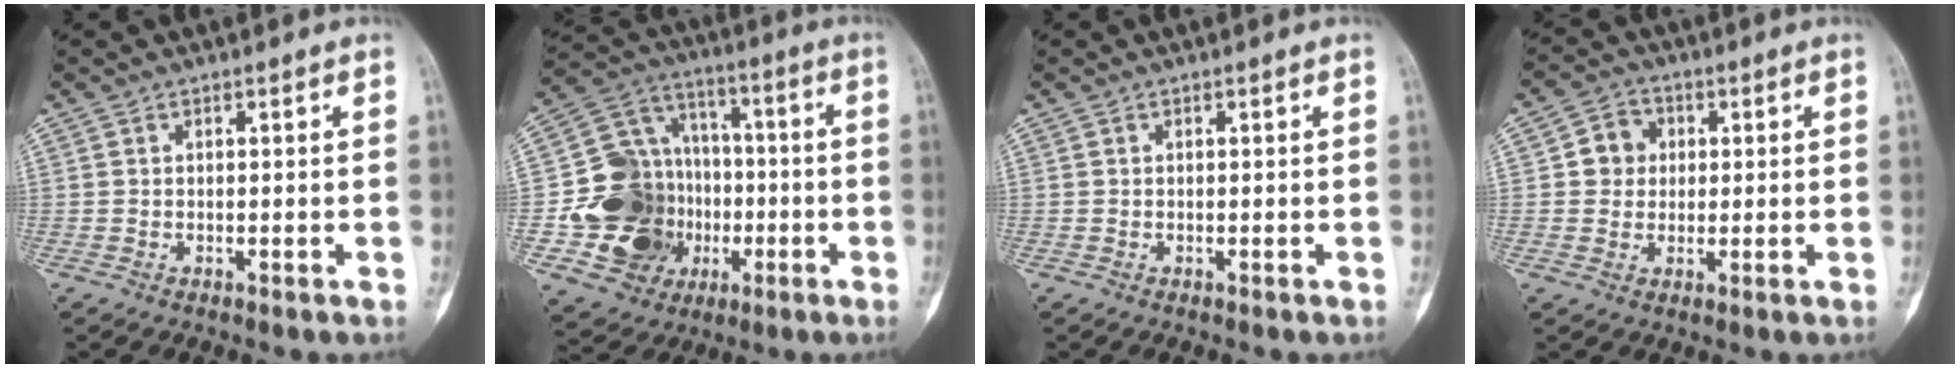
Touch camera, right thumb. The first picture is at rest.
{"total": 18.2, "force": [-3.4, 16.1, 7.7], "torque": [-0.093, 0.060, -0.046]}
{"total": 0.0}
{"total": 5.6, "force": [0.8, 5.1, 2.1], "torque": [-0.004, 0.006, 0.006]}